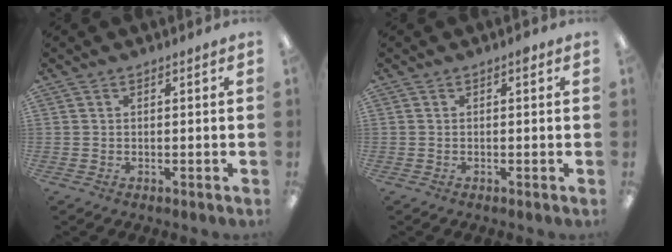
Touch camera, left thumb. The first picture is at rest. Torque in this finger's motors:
{"motor_torque": [0.05, -0.10, 0.61, -0.16, 0.00]}